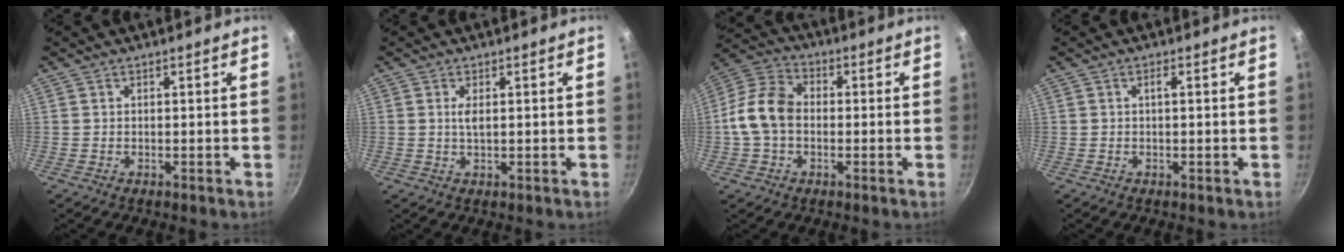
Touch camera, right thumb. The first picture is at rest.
{"total": 1.9, "force": [0.4, 0.8, 1.7], "torque": [-0.033, 0.000, 0.009]}
{"total": 10.4, "force": [-0.8, 7.6, 7.1], "torque": [-0.119, 0.030, -0.033]}
{"total": 1.2, "force": [0.2, 0.2, 1.1], "torque": [-0.024, 0.003, 0.002]}